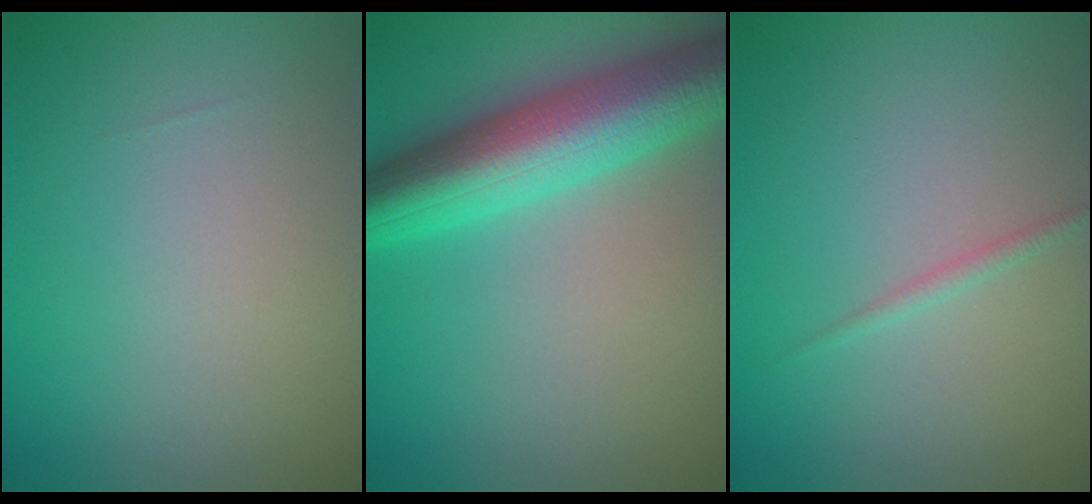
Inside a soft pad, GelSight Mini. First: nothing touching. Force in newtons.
{"total": 9.4, "press": 9.4, "slide": 0.2}
{"total": 0.8, "press": 0.8, "slide": 0.1}